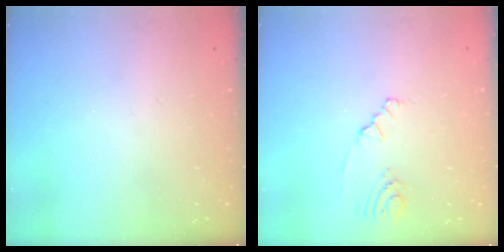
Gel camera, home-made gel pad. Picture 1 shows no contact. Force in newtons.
{"total": 2.8, "press": 2.8, "slide": 0.5}